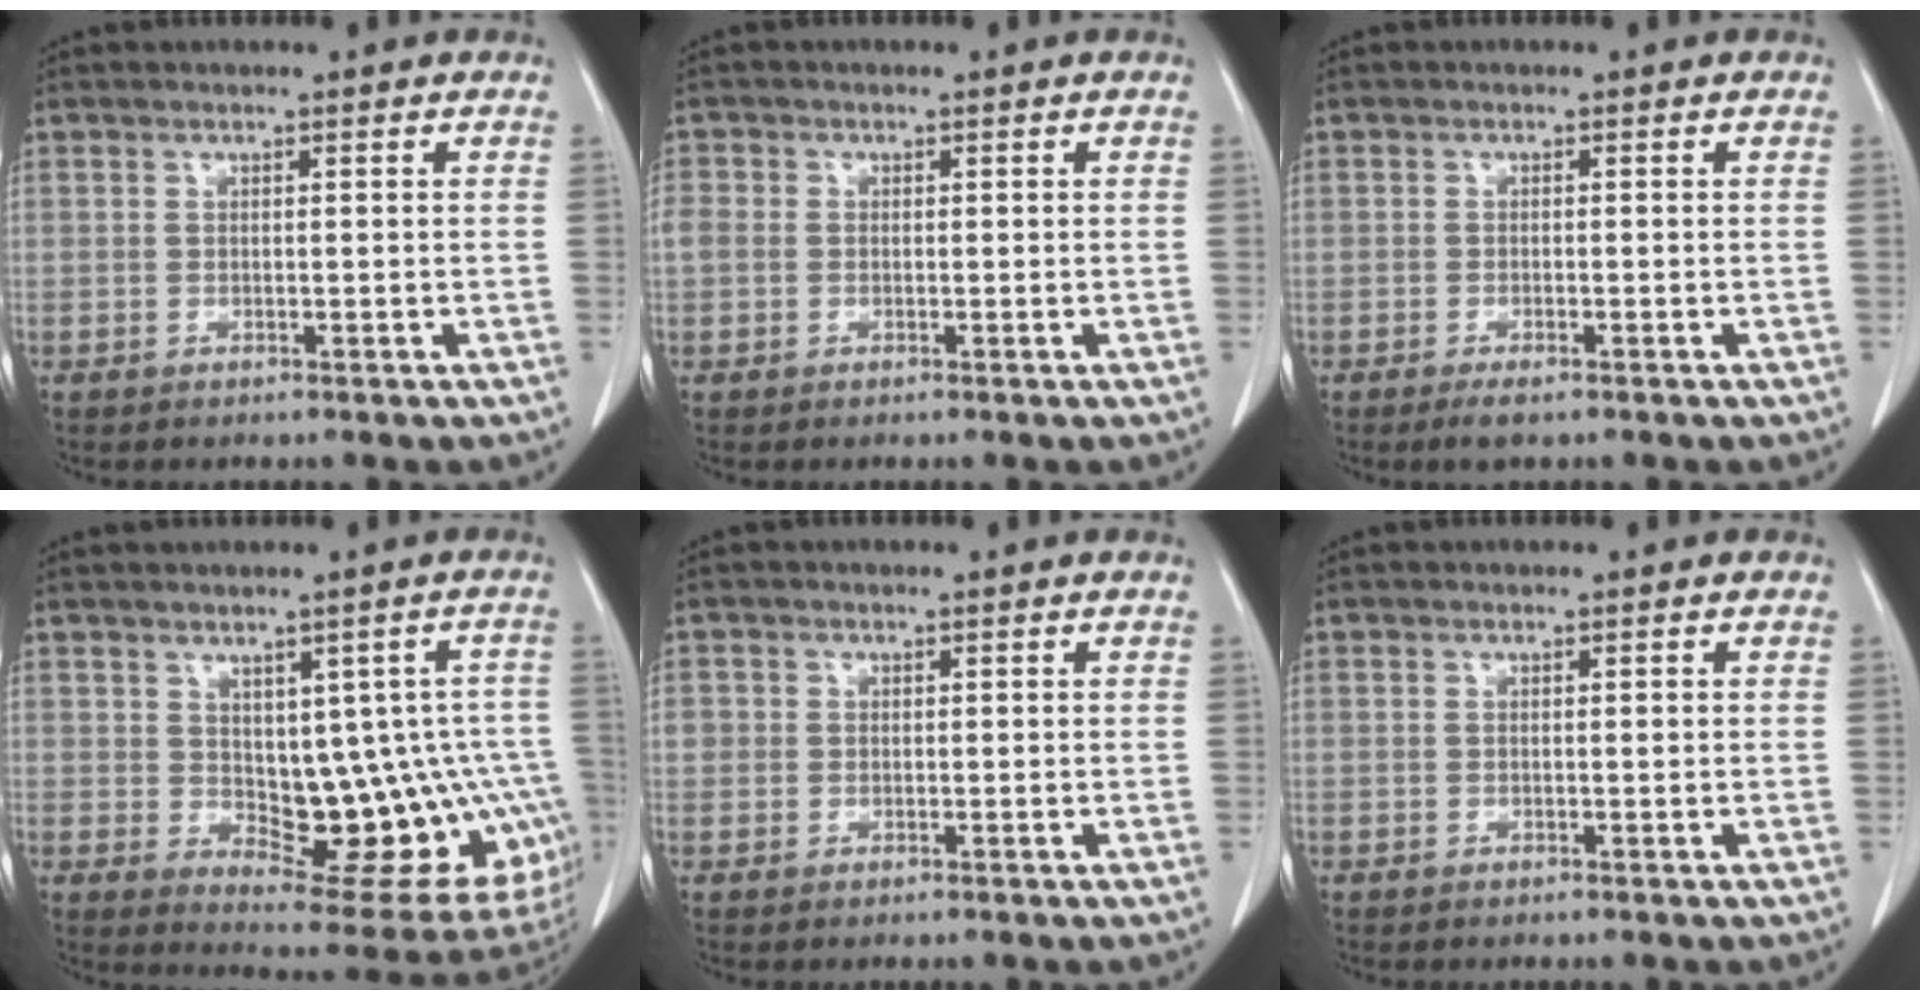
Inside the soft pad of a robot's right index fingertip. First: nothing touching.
{"total": 2.5, "force": [0.0, 2.3, 1.1], "torque": [-0.034, 0.017, 0.004]}
{"total": 2.1, "force": [-1.4, 0.4, 1.5], "torque": [-0.026, -0.004, -0.019]}
{"total": 16.9, "force": [-1.6, 8.3, 14.7], "torque": [-0.129, 0.016, 0.007]}
{"total": 1.8, "force": [0.2, 1.8, 0.4], "torque": [0.001, 0.008, 0.005]}
{"total": 0.0}